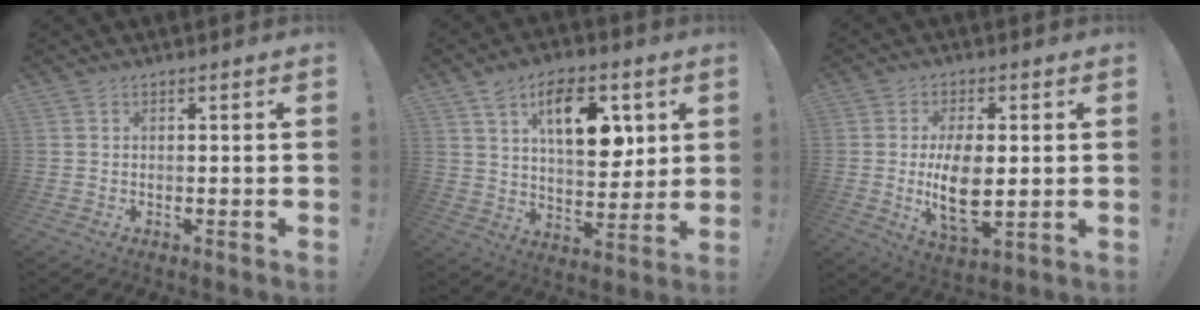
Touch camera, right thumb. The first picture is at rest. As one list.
[{"total": 16.2, "force": [6.9, 8.7, 11.8], "torque": [-0.161, -0.014, 0.116]}, {"total": 12.3, "force": [-0.1, 6.3, 10.6], "torque": [-0.200, -0.016, -0.006]}]